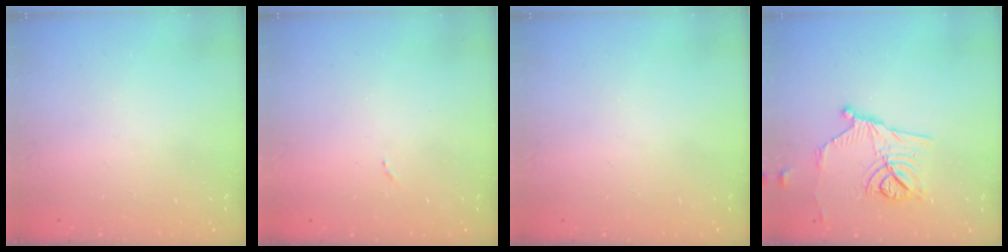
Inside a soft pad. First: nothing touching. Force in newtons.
{"total": 4.2, "press": 4.1, "slide": 0.7}
{"total": 0.0}
{"total": 13.6, "press": 13.4, "slide": 2.4}